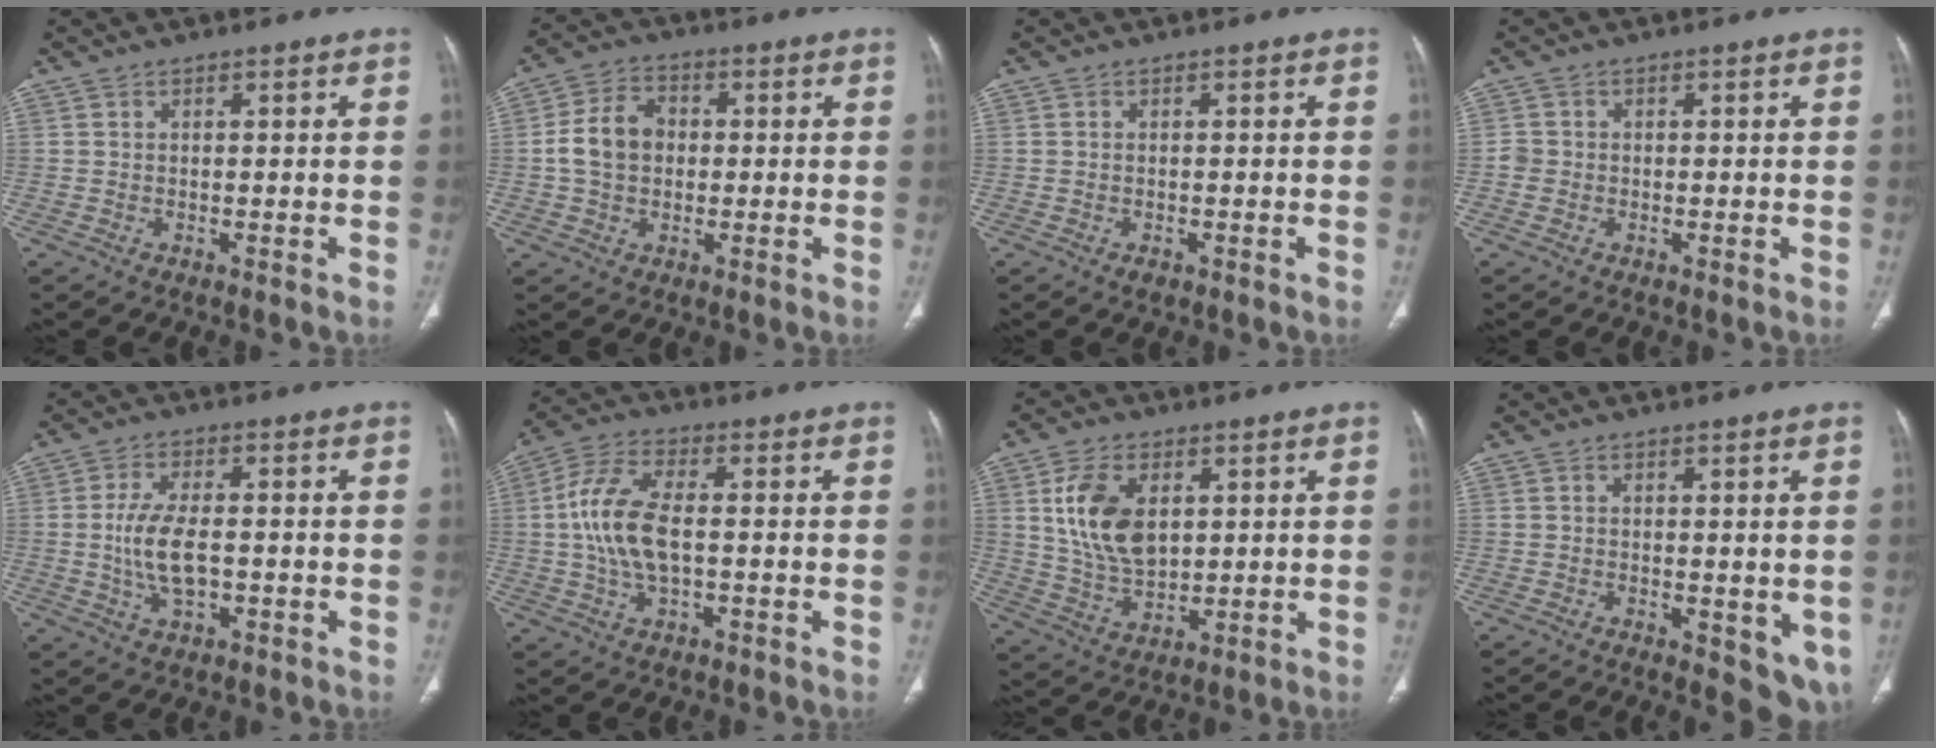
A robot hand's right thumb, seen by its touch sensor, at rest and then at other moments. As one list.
[{"total": 8.6, "force": [0.1, 6.5, 5.6], "torque": [-0.091, 0.018, -0.004]}, {"total": 1.1, "force": [-0.5, 0.7, 0.6], "torque": [-0.009, 0.001, -0.005]}, {"total": 1.7, "force": [-0.4, 1.6, 0.5], "torque": [-0.004, 0.005, -0.011]}, {"total": 8.2, "force": [-0.7, 4.2, 7.1], "torque": [-0.144, 0.002, -0.012]}, {"total": 11.6, "force": [0.0, 5.7, 10.1], "torque": [-0.215, 0.016, -0.002]}, {"total": 12.7, "force": [3.4, 7.8, 9.4], "torque": [-0.165, -0.016, 0.074]}, {"total": 6.6, "force": [-0.9, 3.1, 5.8], "torque": [-0.053, -0.016, -0.007]}]